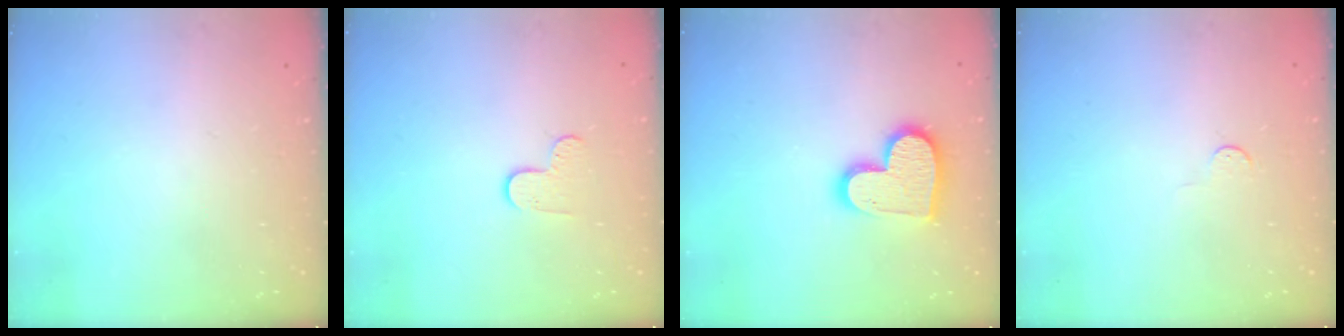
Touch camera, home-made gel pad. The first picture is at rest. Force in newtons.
{"total": 6.4, "press": 6.4, "slide": 0.5}
{"total": 13.9, "press": 13.9, "slide": 1.2}
{"total": 2.8, "press": 2.8, "slide": 0.4}